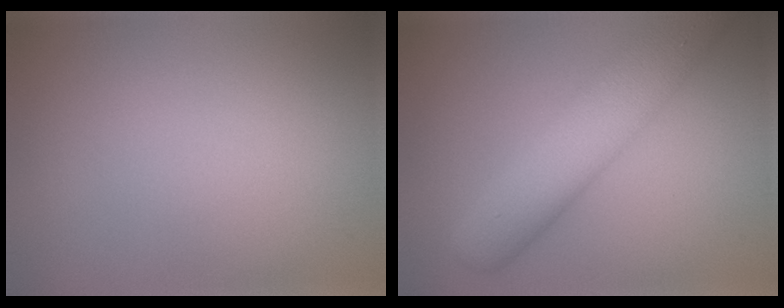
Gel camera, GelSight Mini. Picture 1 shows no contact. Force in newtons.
{"total": 7.1, "press": 7.1, "slide": 0.5}